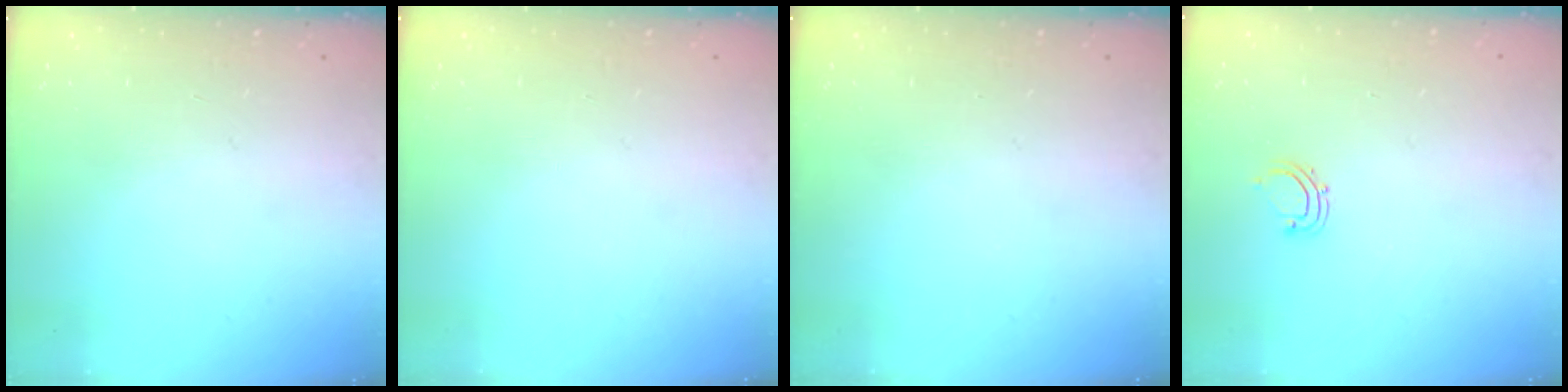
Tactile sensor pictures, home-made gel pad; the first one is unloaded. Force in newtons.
{"total": 0.0}
{"total": 0.0}
{"total": 3.7, "press": 3.6, "slide": 0.8}